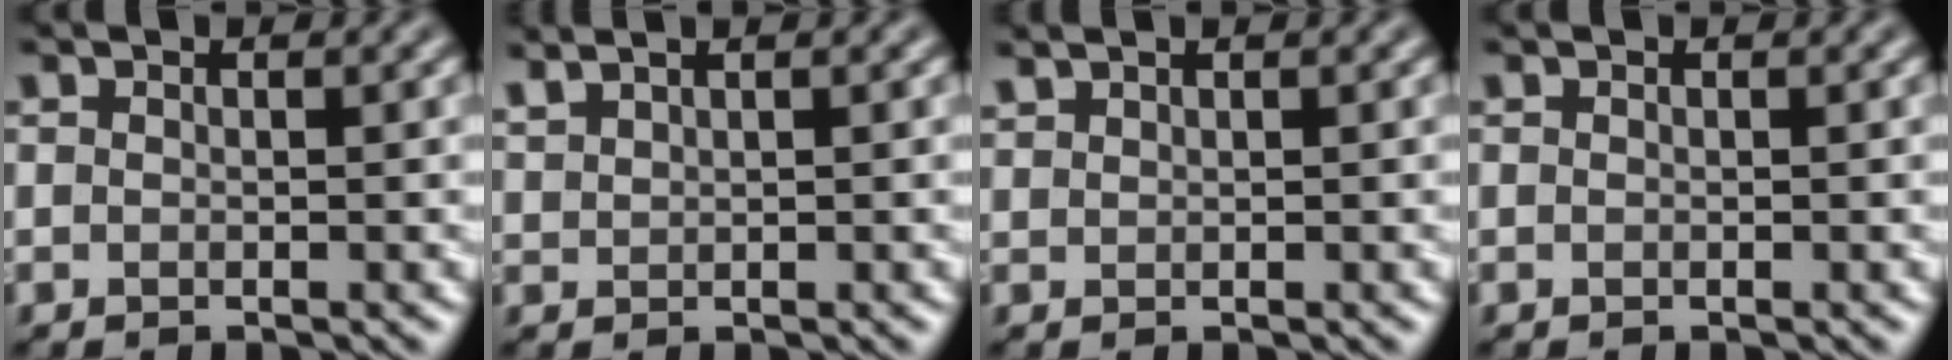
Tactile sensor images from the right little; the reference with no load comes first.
{"total": 1.9, "force": [1.7, 0.5, 0.8], "torque": [-0.014, 0.008, 0.034]}
{"total": 0.9, "force": [0.9, 0.1, 0.1], "torque": [-0.004, 0.003, 0.023]}
{"total": 0.0}